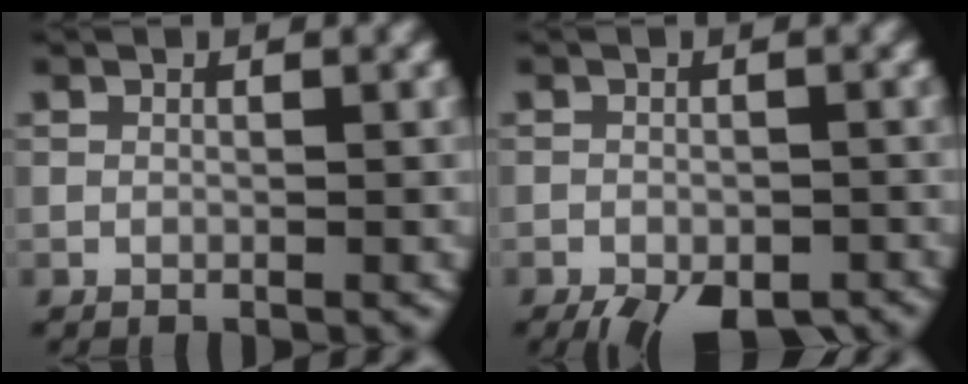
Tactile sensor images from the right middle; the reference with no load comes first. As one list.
[{"total": 6.4, "force": [-4.7, 2.6, 3.5], "torque": [-0.045, -0.021, -0.066]}]